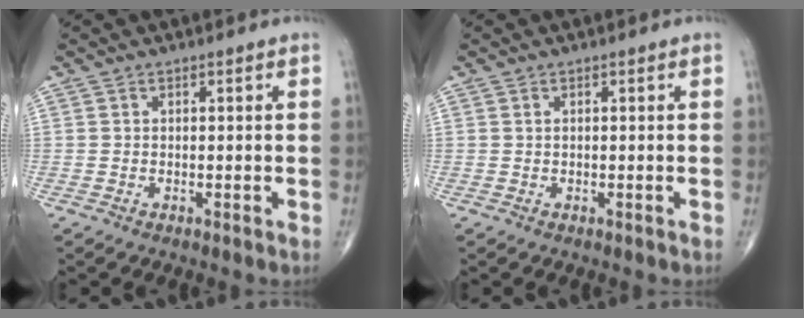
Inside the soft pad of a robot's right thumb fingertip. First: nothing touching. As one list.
[{"total": 0.0}]